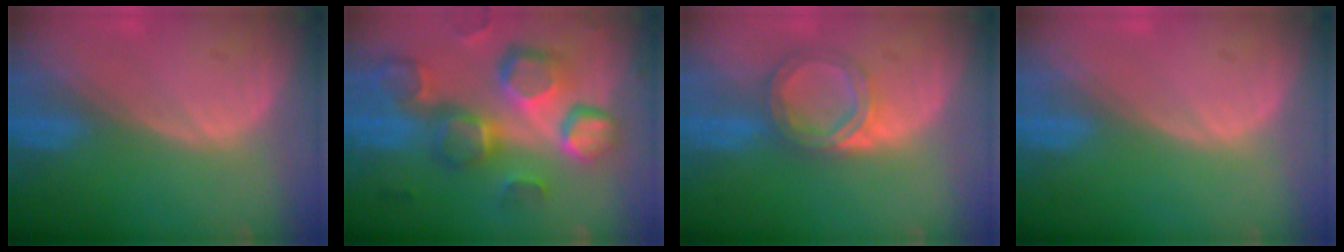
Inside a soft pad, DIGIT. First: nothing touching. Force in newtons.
{"total": 13.0, "press": 11.4, "slide": 6.3}
{"total": 5.6, "press": 5.3, "slide": 1.9}
{"total": 0.0}